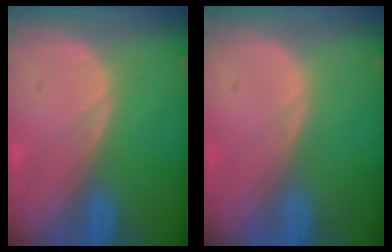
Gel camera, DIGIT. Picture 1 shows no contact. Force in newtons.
{"total": 0.0}